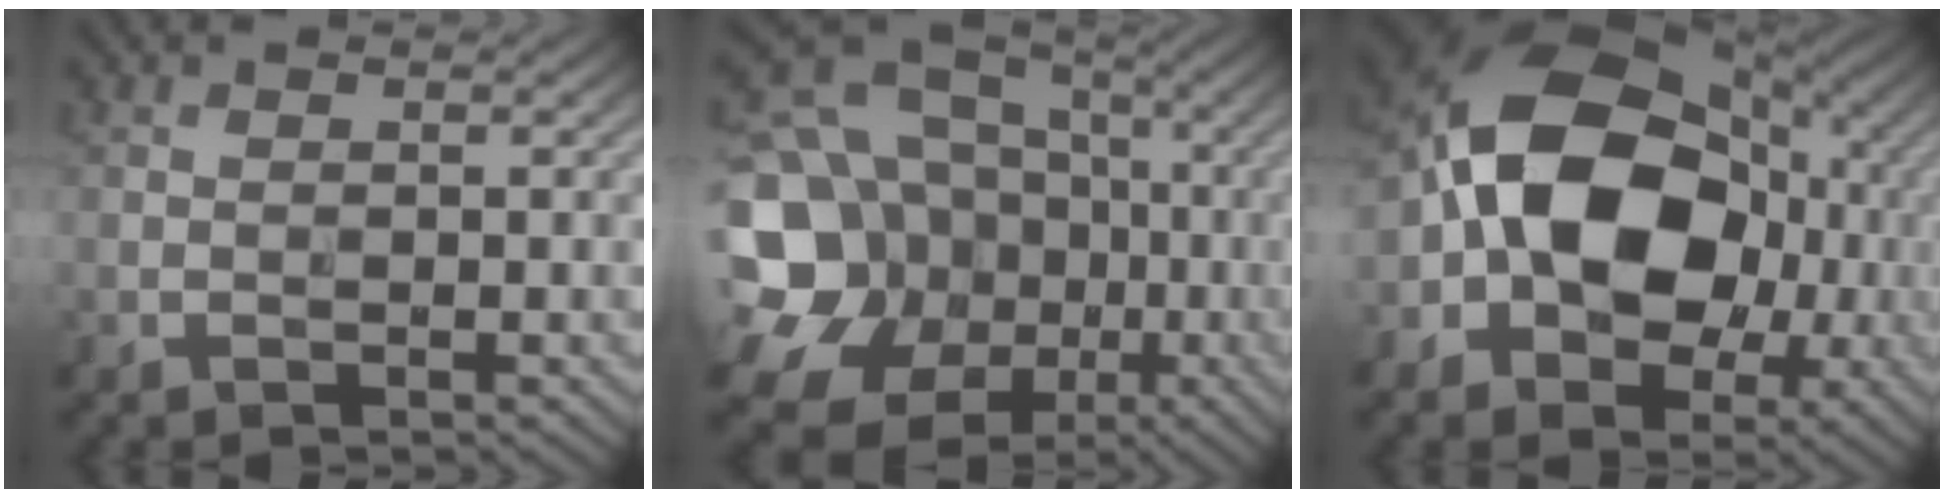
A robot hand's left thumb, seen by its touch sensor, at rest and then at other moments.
{"total": 23.3, "force": [-4.3, 20.1, 10.9], "torque": [-0.266, -0.024, -0.093]}
{"total": 15.2, "force": [-1.0, 11.2, 10.2], "torque": [-0.172, 0.007, -0.028]}